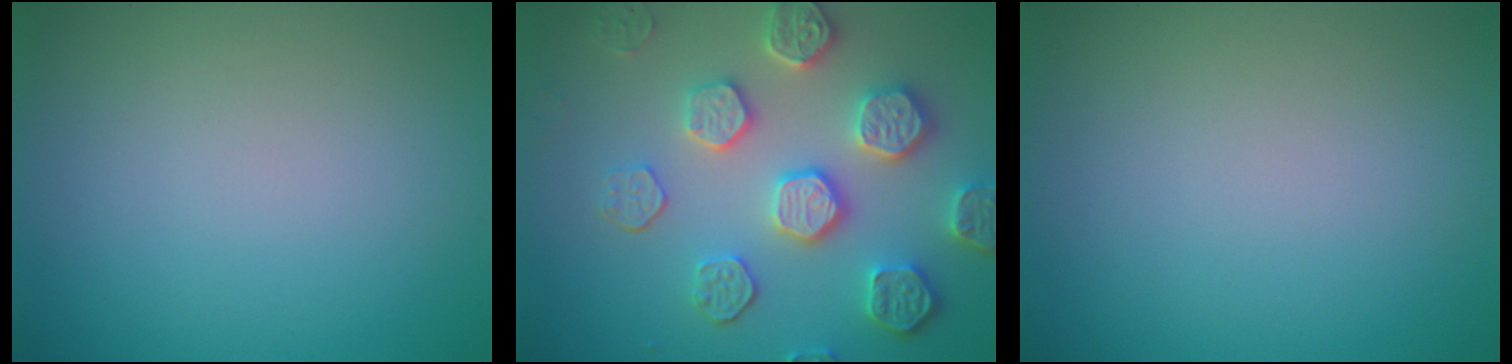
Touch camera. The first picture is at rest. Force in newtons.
{"total": 6.1, "press": 5.3, "slide": 3.0}
{"total": 0.0}